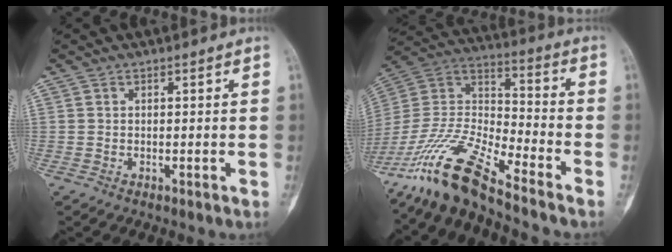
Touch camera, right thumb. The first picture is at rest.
{"total": 16.7, "force": [-13.5, 2.6, 9.6], "torque": [-0.198, 0.066, -0.265]}